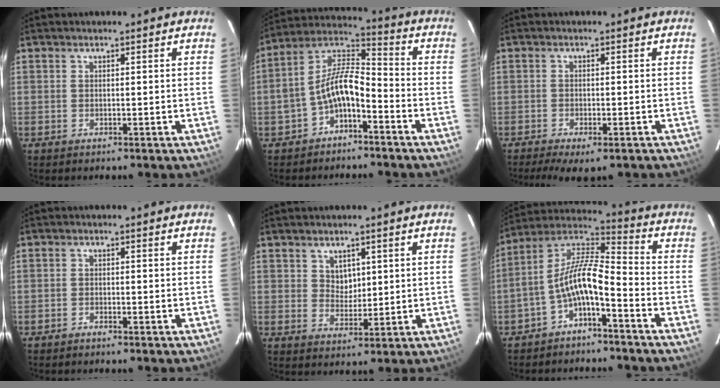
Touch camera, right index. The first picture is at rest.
{"total": 10.3, "force": [-4.7, 4.9, 7.8], "torque": [-0.164, 0.026, -0.083]}
{"total": 8.6, "force": [-6.2, 2.9, 5.1], "torque": [-0.113, -0.026, -0.092]}
{"total": 1.6, "force": [-1.4, 0.4, 0.5], "torque": [-0.021, -0.001, -0.027]}
{"total": 3.8, "force": [1.7, 2.9, 1.8], "torque": [-0.021, 0.004, 0.036]}
{"total": 11.4, "force": [-5.1, 3.6, 9.5], "torque": [-0.195, 0.015, -0.098]}